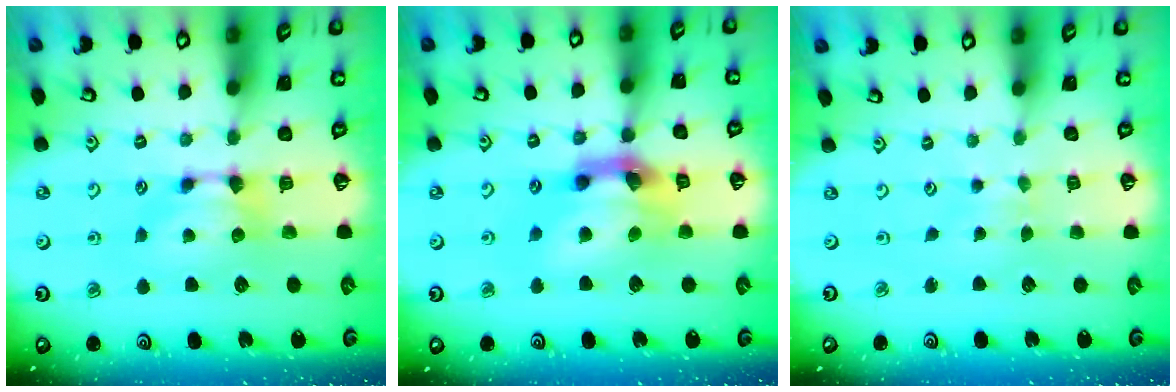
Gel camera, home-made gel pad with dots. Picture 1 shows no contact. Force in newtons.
{"total": 7.7, "press": 7.2, "slide": 2.6}
{"total": 3.4, "press": 3.4, "slide": 0.1}